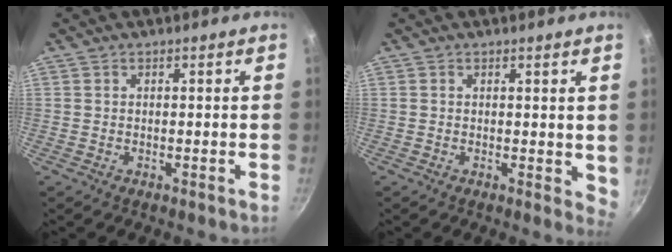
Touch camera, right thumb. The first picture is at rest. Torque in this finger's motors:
{"motor_torque": [-0.60, 0.05, -0.41, 0.09, -0.08]}